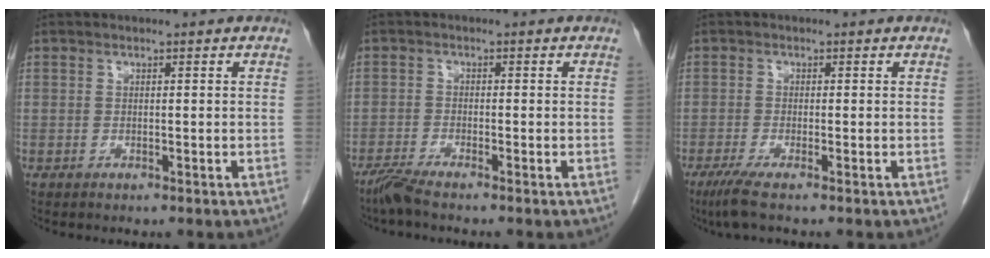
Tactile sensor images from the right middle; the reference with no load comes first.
{"total": 2.6, "force": [-2.2, -0.3, 1.4], "torque": [-0.037, -0.007, -0.051]}
{"total": 3.2, "force": [-2.1, -0.2, 2.4], "torque": [-0.050, -0.011, -0.046]}